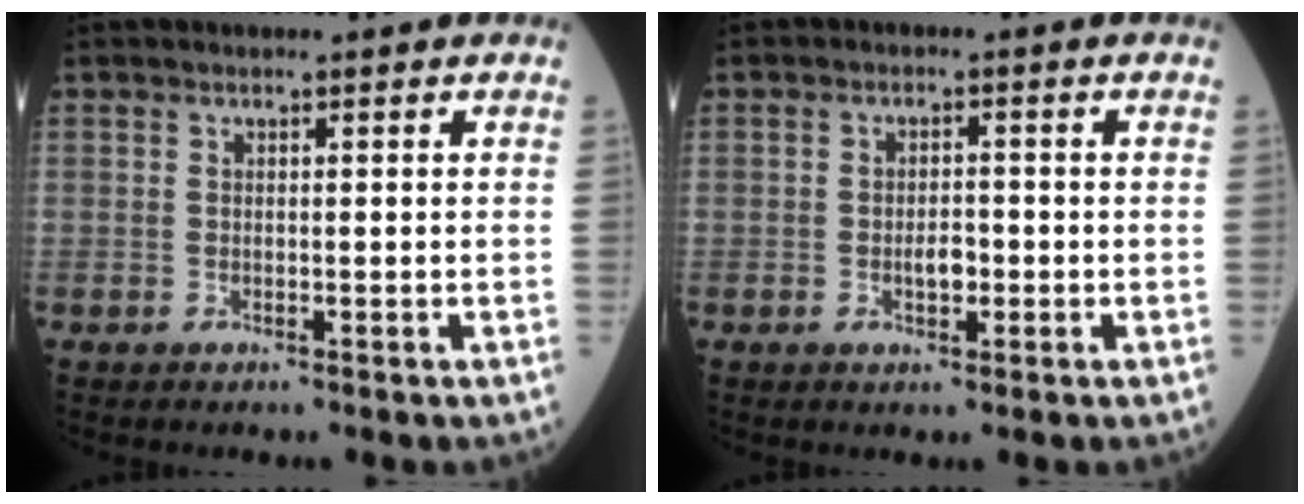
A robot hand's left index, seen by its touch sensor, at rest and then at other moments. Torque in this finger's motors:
{"motor_torque": [0.18, -0.09, 0.07, 0.03]}